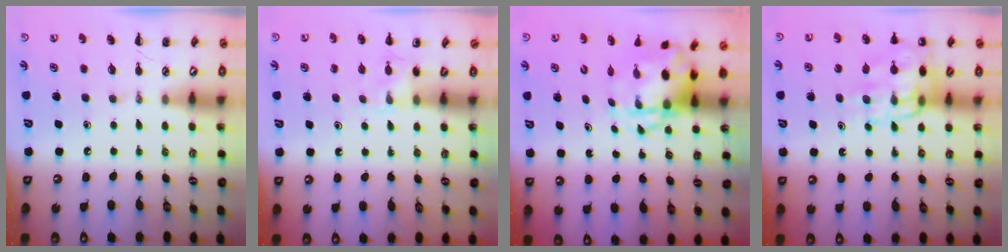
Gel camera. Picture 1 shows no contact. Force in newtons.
{"total": 5.0, "press": 4.6, "slide": 1.8}
{"total": 5.6, "press": 5.6, "slide": 0.8}
{"total": 12.8, "press": 12.5, "slide": 2.5}